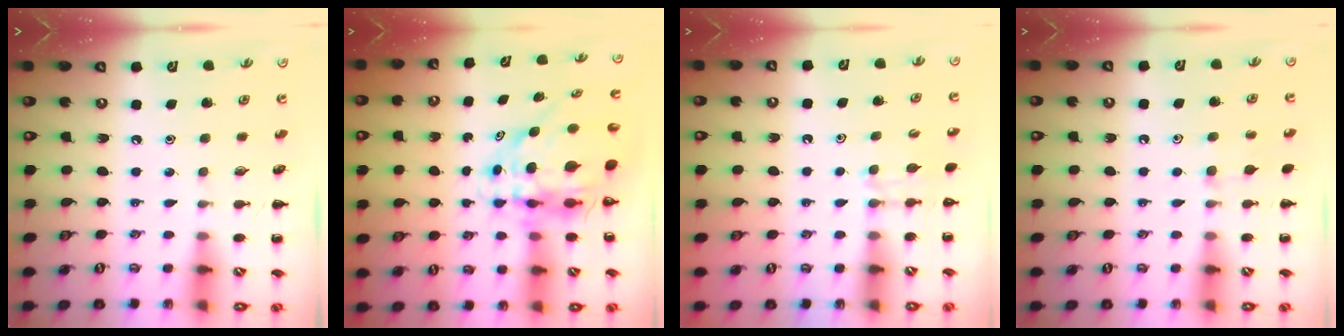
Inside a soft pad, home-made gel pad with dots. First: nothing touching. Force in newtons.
{"total": 8.3, "press": 7.9, "slide": 2.4}
{"total": 4.4, "press": 4.1, "slide": 1.5}
{"total": 6.8, "press": 6.5, "slide": 1.9}